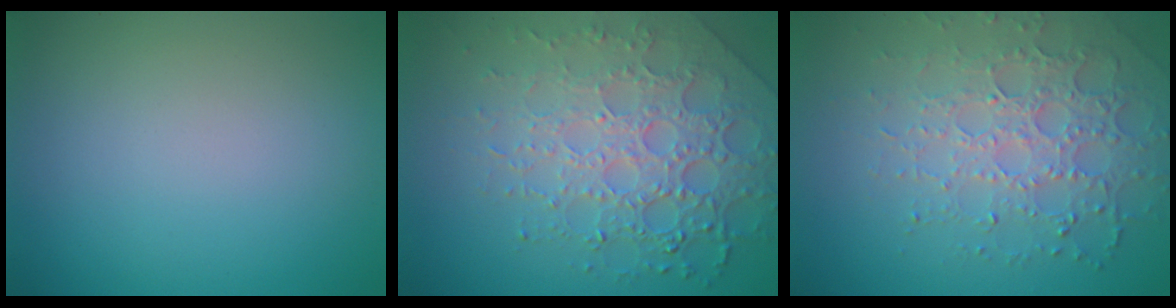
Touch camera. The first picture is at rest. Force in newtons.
{"total": 7.9, "press": 5.5, "slide": 5.7}
{"total": 4.9, "press": 4.3, "slide": 2.3}